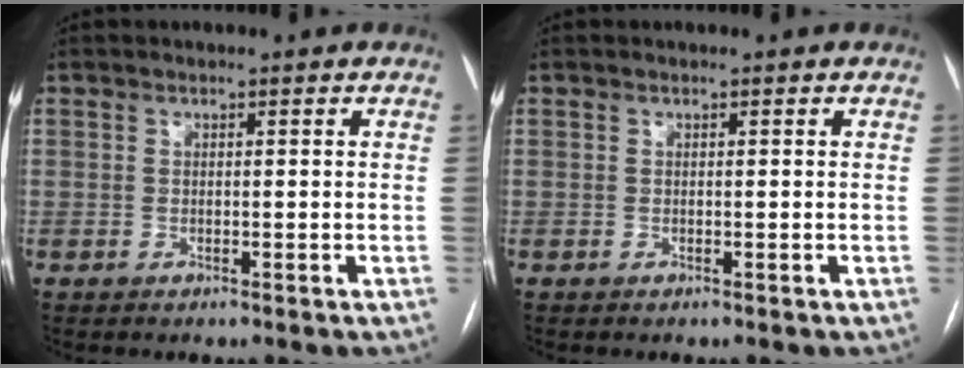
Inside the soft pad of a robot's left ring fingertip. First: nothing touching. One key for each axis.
{"total": 0.0}